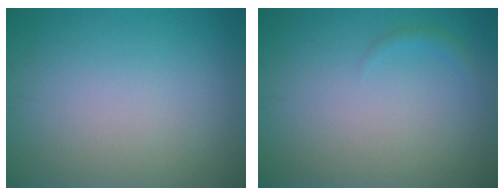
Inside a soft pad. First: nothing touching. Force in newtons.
{"total": 0.7, "press": 0.7, "slide": 0.1}